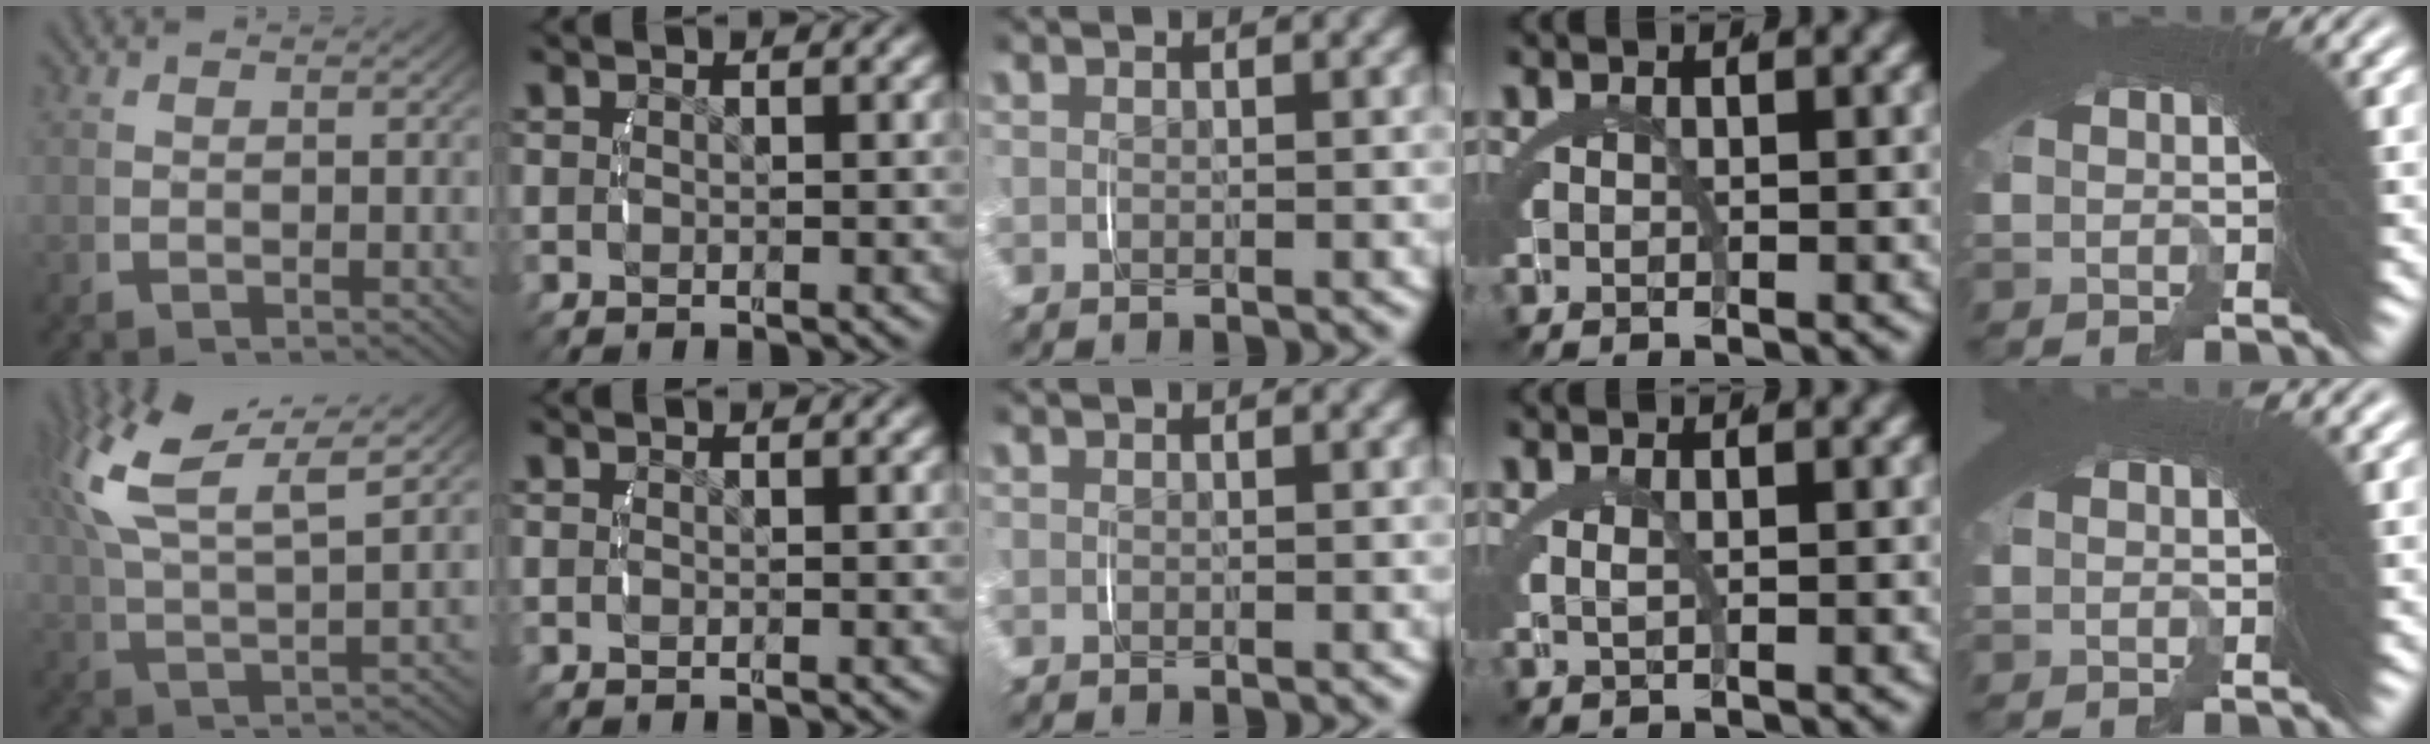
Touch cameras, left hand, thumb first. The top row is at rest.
{"thumb": {"total": 9.2, "force": [4.6, 4.4, 6.7], "torque": [-0.136, 0.006, 0.074]}, "ring": {"total": 0.9, "force": [0.3, 0.5, 0.8], "torque": [-0.021, -0.005, 0.007]}, "little": {"total": 1.6, "force": [1.1, 0.1, 1.2], "torque": [-0.011, 0.007, 0.012]}}